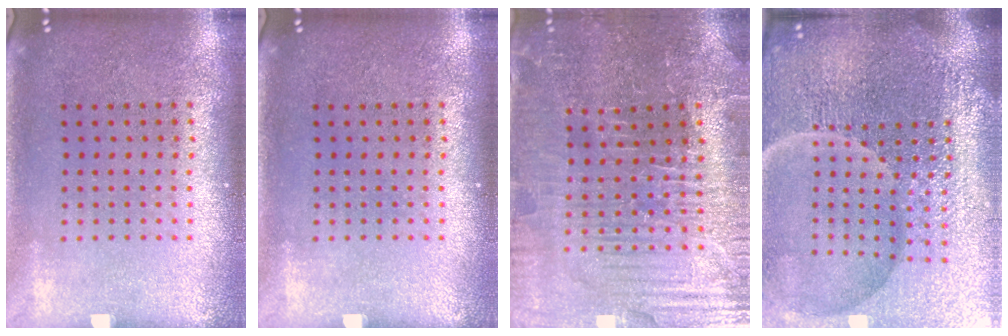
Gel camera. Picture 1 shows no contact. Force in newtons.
{"total": 0.0}
{"total": 3.7, "press": 3.7, "slide": 0.4}
{"total": 7.1, "press": 6.2, "slide": 3.4}